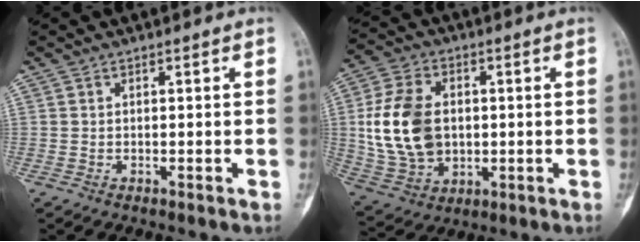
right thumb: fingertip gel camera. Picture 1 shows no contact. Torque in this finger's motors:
{"motor_torque": [0.29, 1.12, 0.69, 0.62, 0.15]}